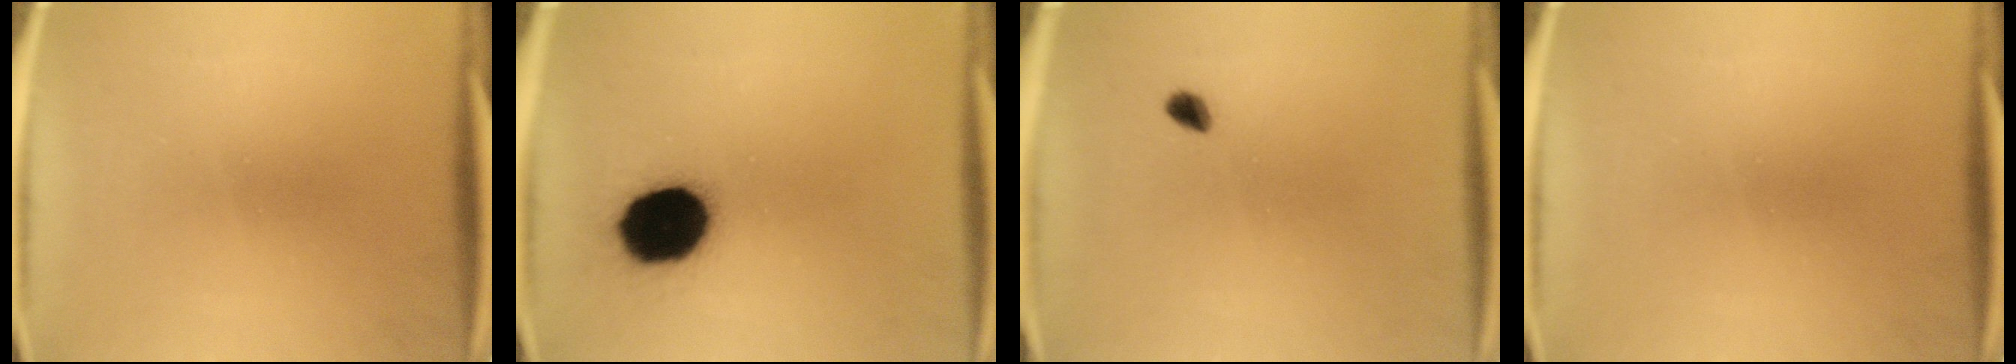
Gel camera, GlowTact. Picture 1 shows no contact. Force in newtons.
{"total": 16.9}
{"total": 1.7}
{"total": 0.0}